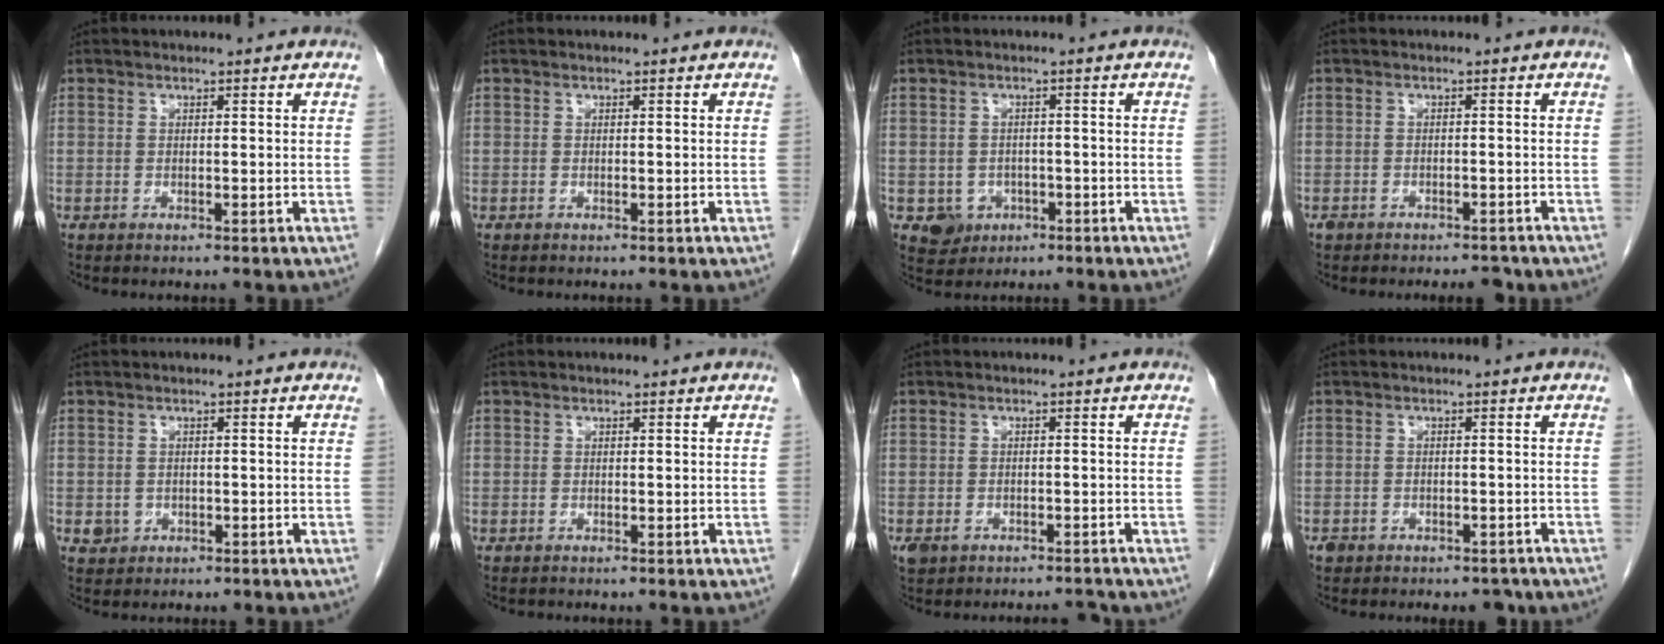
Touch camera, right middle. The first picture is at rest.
{"total": 0.0}
{"total": 4.1, "force": [-1.6, 3.7, 0.9], "torque": [-0.007, 0.007, -0.017]}
{"total": 3.3, "force": [-2.8, 1.4, 0.9], "torque": [-0.015, 0.004, -0.039]}
{"total": 2.0, "force": [-0.5, 1.9, 0.5], "torque": [-0.008, 0.004, 0.001]}
{"total": 0.0}
{"total": 3.2, "force": [-2.5, 1.6, 1.1], "torque": [-0.021, 0.003, -0.034]}
{"total": 4.0, "force": [-3.2, 2.3, 0.8], "torque": [-0.007, 0.012, -0.038]}